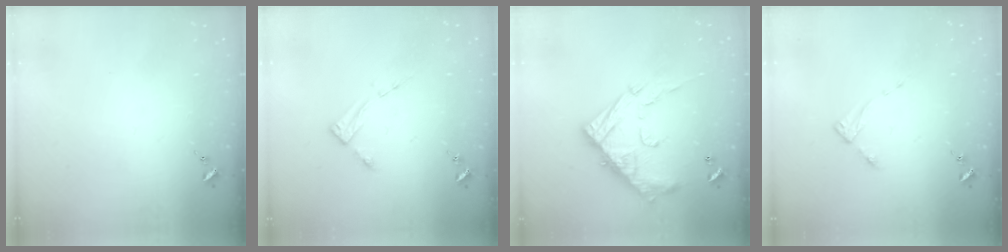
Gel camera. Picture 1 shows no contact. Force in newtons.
{"total": 3.6, "press": 3.5, "slide": 0.4}
{"total": 18.0, "press": 18.0, "slide": 1.4}
{"total": 3.7, "press": 3.6, "slide": 0.4}